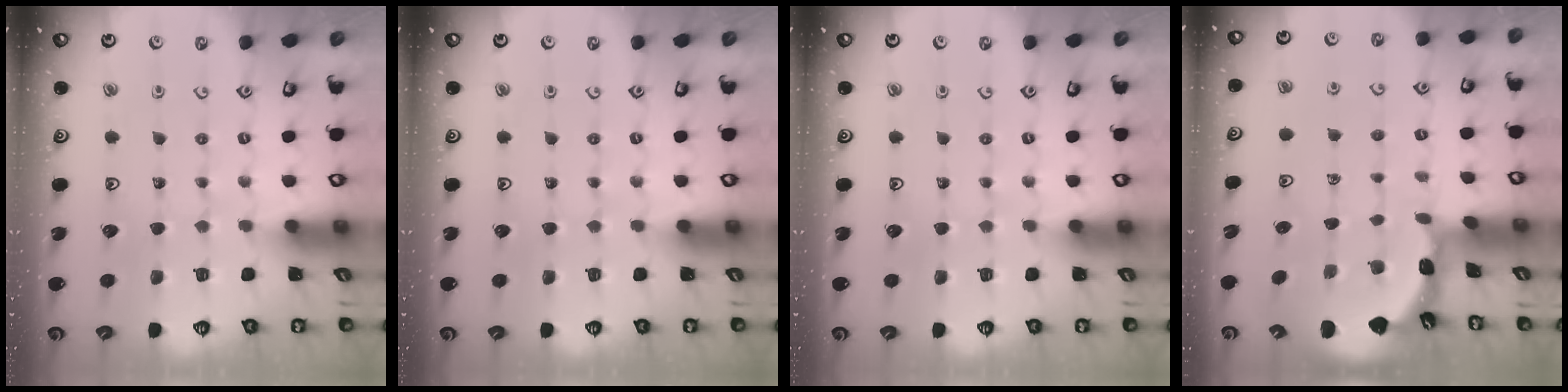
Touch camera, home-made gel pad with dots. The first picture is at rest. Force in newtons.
{"total": 0.0}
{"total": 0.0}
{"total": 1.7, "press": 1.7, "slide": 0.1}